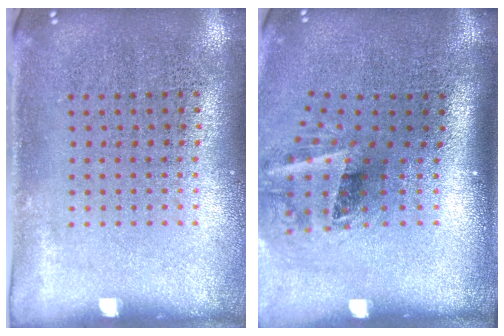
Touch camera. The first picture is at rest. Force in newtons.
{"total": 2.0, "press": 1.2, "slide": 1.6}